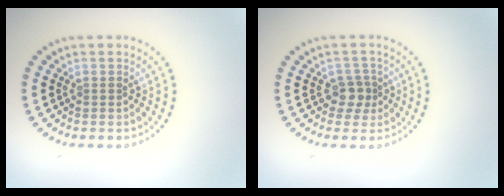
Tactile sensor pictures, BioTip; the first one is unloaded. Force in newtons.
{"total": 1.9, "press": 1.6, "slide": 1.1}